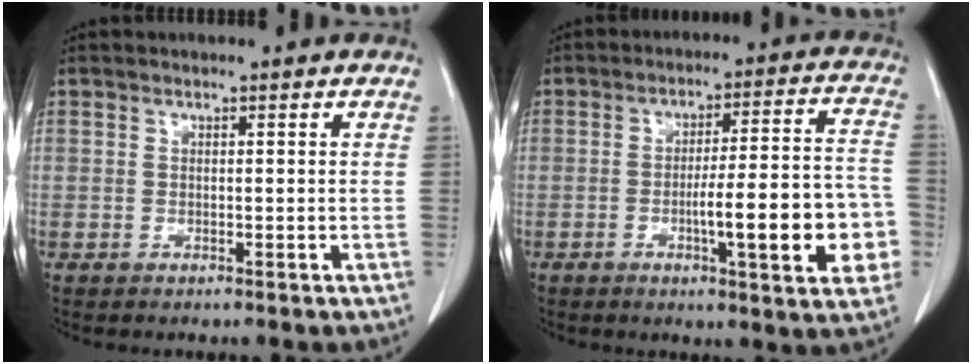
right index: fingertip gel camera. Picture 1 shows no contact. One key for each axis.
{"total": 15.1, "fx": -4.1, "fy": 2.1, "fz": 14.4, "tx": -0.176, "ty": 0.019, "tz": -0.052}